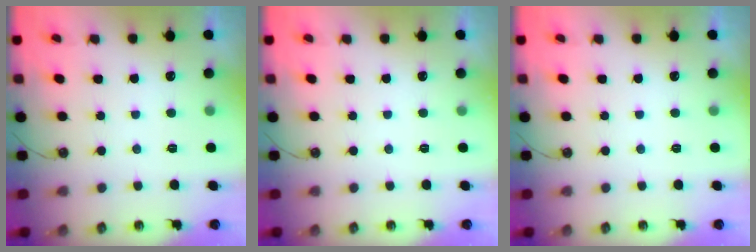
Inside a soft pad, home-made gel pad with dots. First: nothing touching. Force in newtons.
{"total": 0.0}
{"total": 0.0}